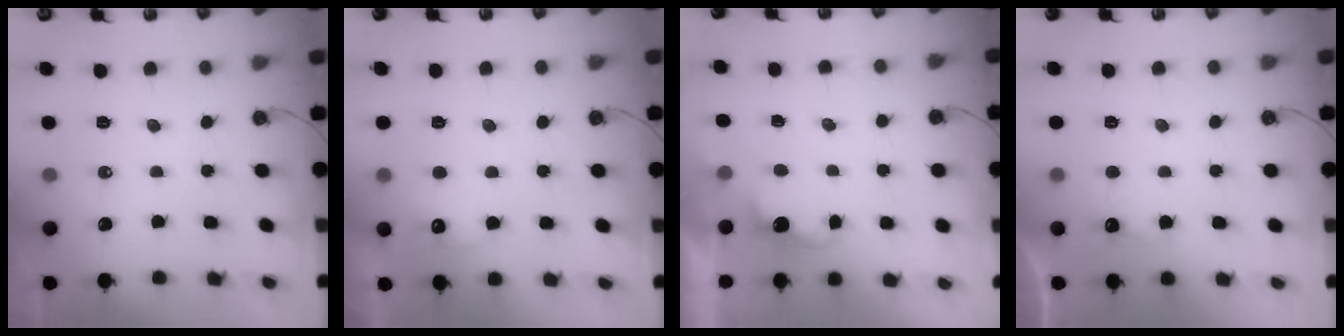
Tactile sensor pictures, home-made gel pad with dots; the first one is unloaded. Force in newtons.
{"total": 6.9, "press": 6.8, "slide": 1.3}
{"total": 1.5, "press": 1.3, "slide": 0.8}
{"total": 4.7, "press": 4.6, "slide": 1.0}